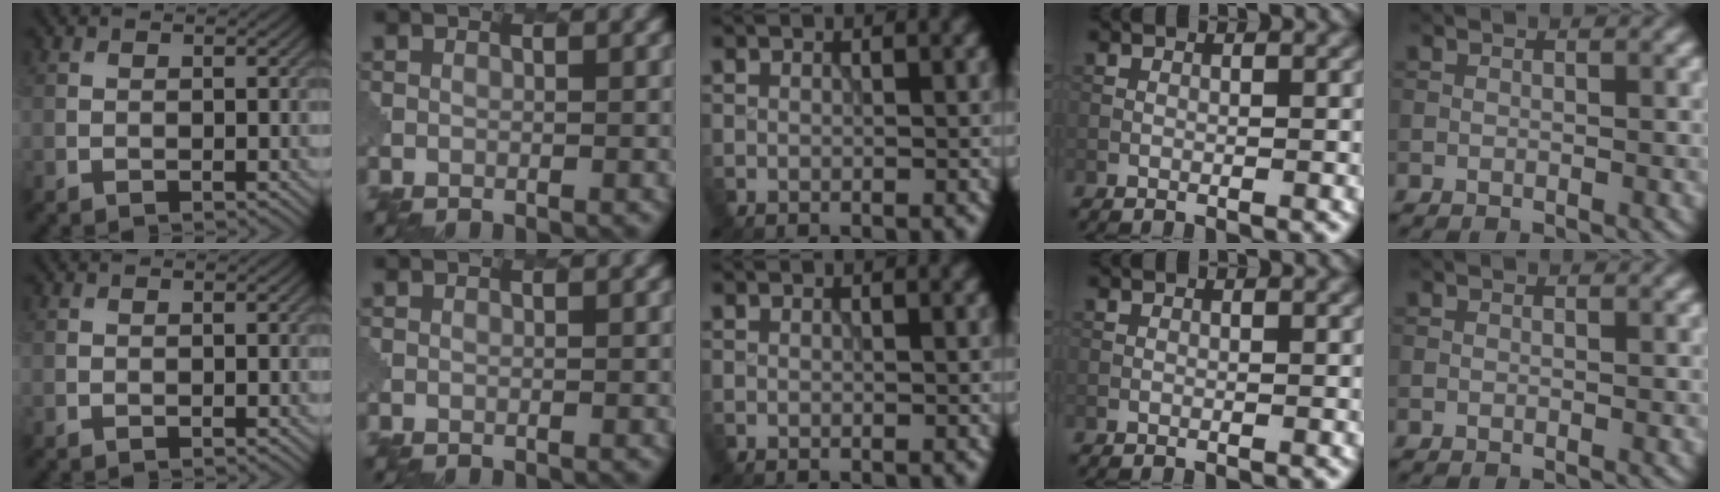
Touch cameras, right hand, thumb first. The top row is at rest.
{}